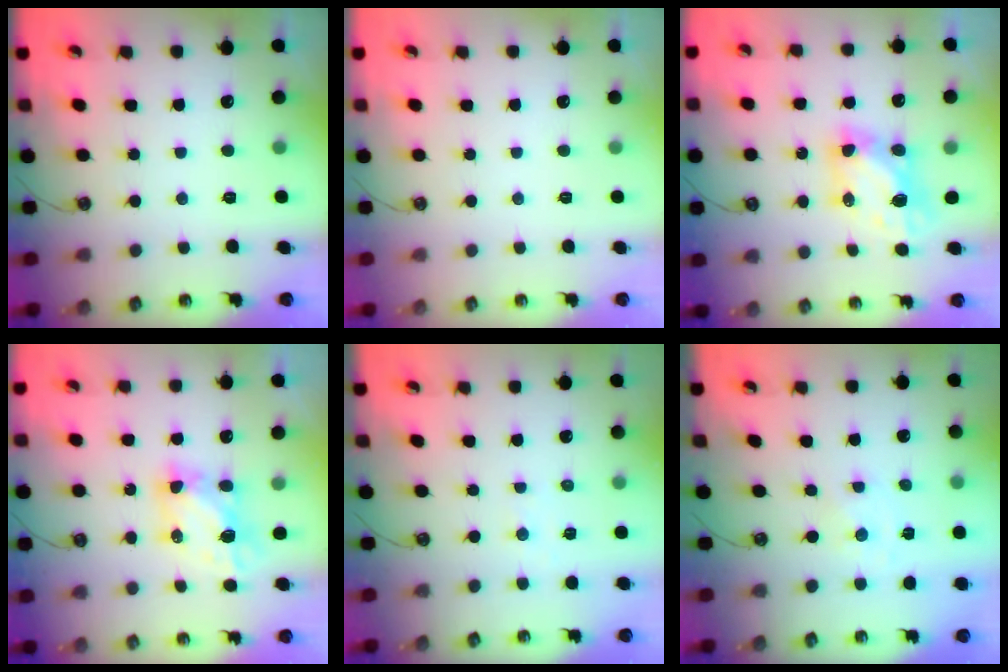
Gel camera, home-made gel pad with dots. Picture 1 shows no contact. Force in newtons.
{"total": 0.0}
{"total": 6.7, "press": 6.7, "slide": 0.4}
{"total": 5.9, "press": 5.9, "slide": 0.3}
{"total": 2.9, "press": 2.9, "slide": 0.4}
{"total": 0.0}